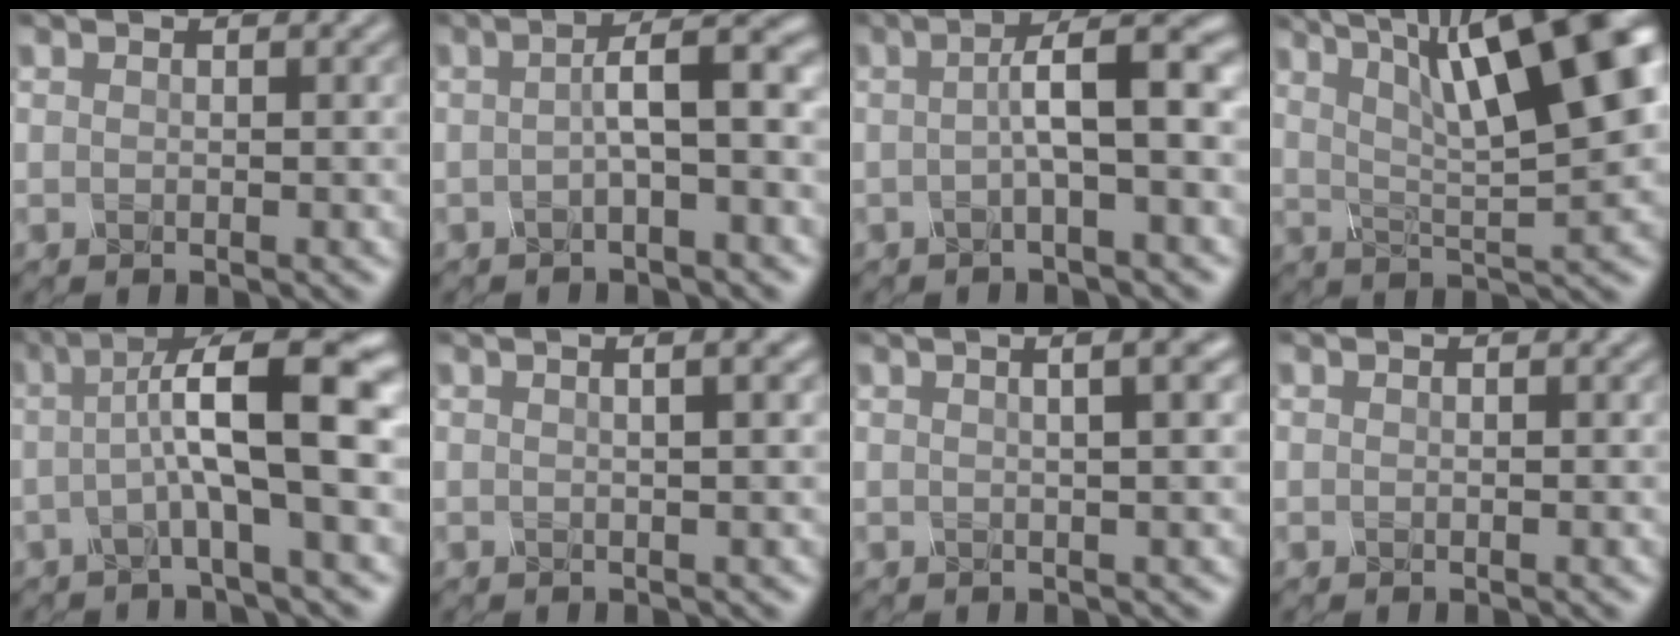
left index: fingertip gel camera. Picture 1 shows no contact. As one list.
[{"total": 4.1, "force": [-0.5, 0.9, 3.9], "torque": [-0.066, 0.011, -0.011]}, {"total": 5.2, "force": [-0.2, 1.1, 5.1], "torque": [-0.082, 0.012, -0.007]}, {"total": 14.8, "force": [5.8, 4.6, 12.8], "torque": [-0.176, 0.026, 0.085]}, {"total": 8.8, "force": [0.2, 2.1, 8.5], "torque": [-0.127, 0.018, -0.006]}, {"total": 5.8, "force": [2.4, 2.8, 4.5], "torque": [-0.020, 0.041, -0.003]}, {"total": 7.7, "force": [3.2, 3.7, 5.9], "torque": [-0.023, 0.052, 0.002]}, {"total": 0.0}]